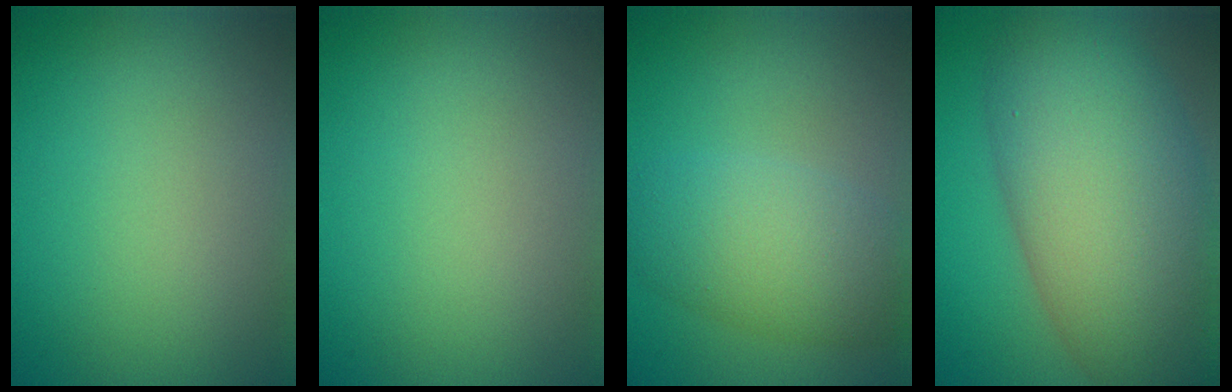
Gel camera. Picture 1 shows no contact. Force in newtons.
{"total": 0.0}
{"total": 5.7, "press": 5.7, "slide": 0.3}
{"total": 13.0, "press": 12.9, "slide": 0.5}